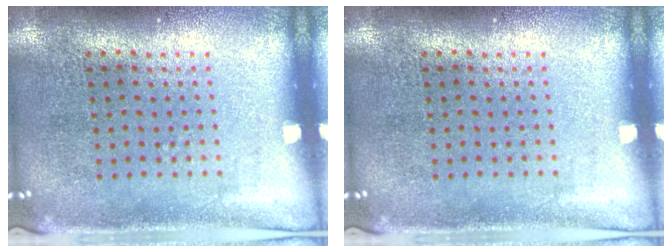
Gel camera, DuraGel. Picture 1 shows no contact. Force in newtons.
{"total": 0.0}